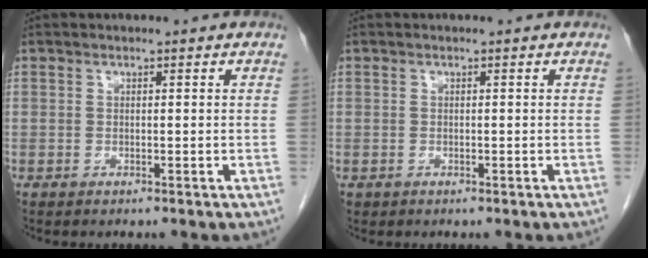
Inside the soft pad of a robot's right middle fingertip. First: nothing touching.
{"total": 0.0}